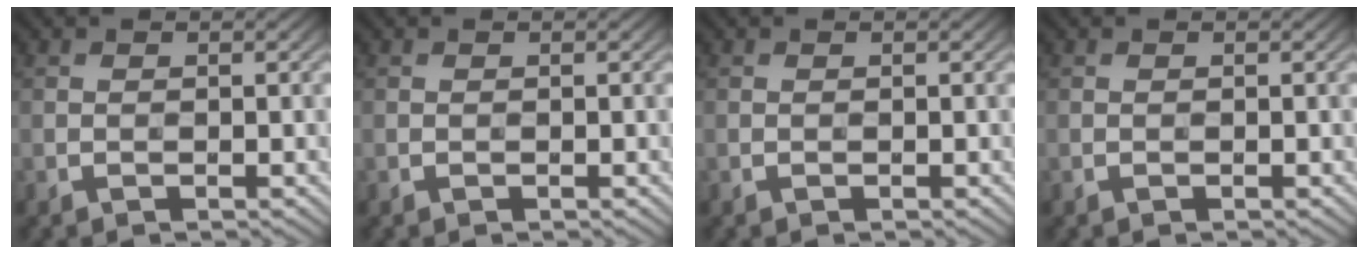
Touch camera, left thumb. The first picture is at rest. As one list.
[{"total": 0.0}, {"total": 0.0}, {"total": 0.0}]